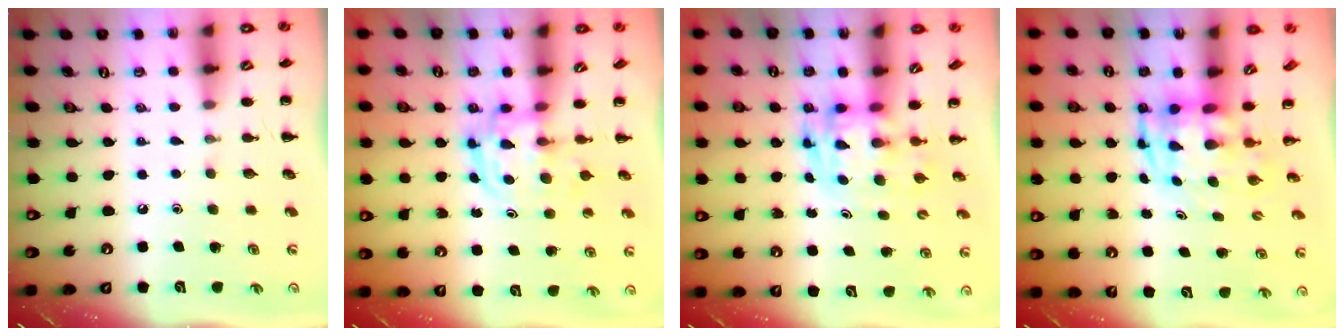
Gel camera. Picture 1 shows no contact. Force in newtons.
{"total": 2.7, "press": 2.7, "slide": 0.3}
{"total": 3.4, "press": 3.4, "slide": 0.6}
{"total": 3.1, "press": 2.9, "slide": 1.0}